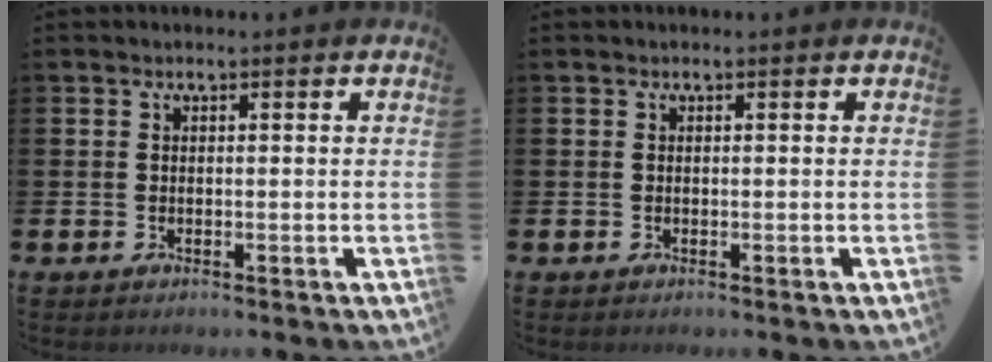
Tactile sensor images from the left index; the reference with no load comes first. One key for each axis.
{"total": 0.0}